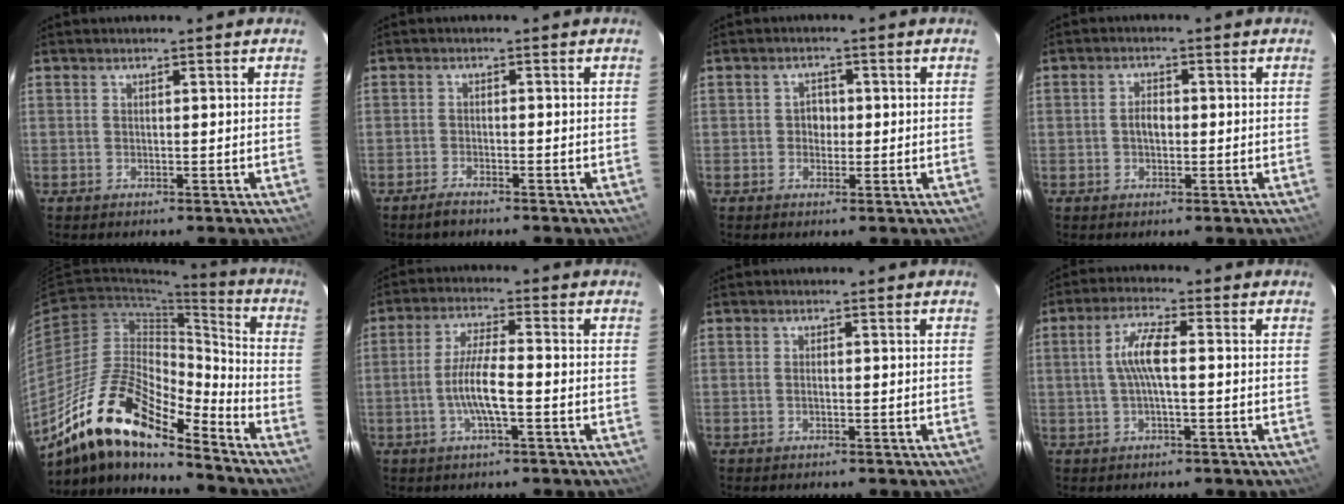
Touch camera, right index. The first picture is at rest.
{"total": 2.2, "force": [-1.9, 0.4, 1.0], "torque": [-0.032, -0.001, -0.038]}
{"total": 2.4, "force": [-0.3, 2.2, 0.8], "torque": [-0.011, 0.008, -0.006]}
{"total": 2.7, "force": [-0.3, 1.8, 1.9], "torque": [-0.035, 0.006, -0.006]}
{"total": 18.8, "force": [-14.3, 5.1, 11.0], "torque": [-0.195, -0.006, -0.271]}
{"total": 7.3, "force": [-2.1, 1.1, 6.9], "torque": [-0.137, -0.001, -0.041]}
{"total": 0.6, "force": [-0.2, 0.2, 0.5], "torque": [-0.011, 0.001, -0.005]}
{"total": 6.0, "force": [-0.1, 1.2, 5.9], "torque": [-0.118, 0.010, 0.001]}